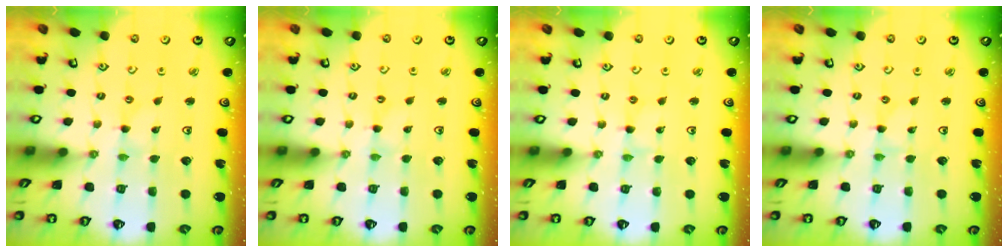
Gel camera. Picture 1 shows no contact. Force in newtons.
{"total": 0.0}
{"total": 0.9, "press": 0.8, "slide": 0.1}
{"total": 0.0}